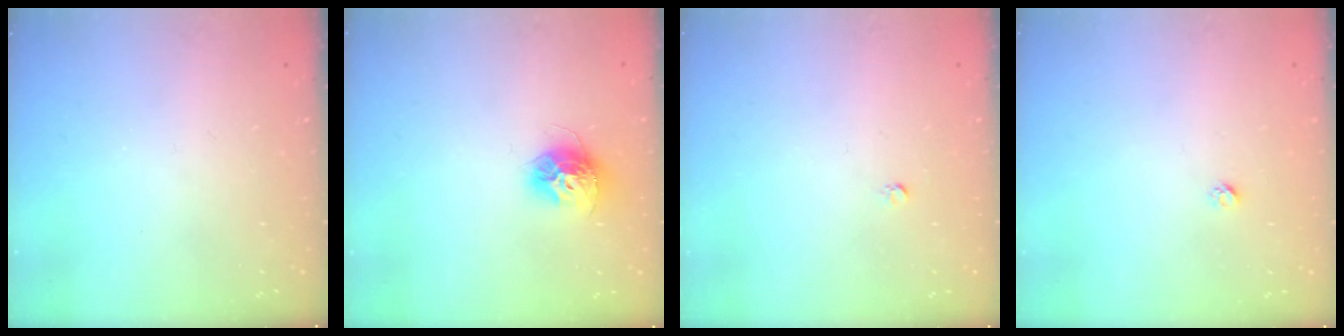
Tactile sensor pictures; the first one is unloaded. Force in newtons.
{"total": 11.2, "press": 11.2, "slide": 0.8}
{"total": 2.5, "press": 2.5, "slide": 0.2}
{"total": 1.9, "press": 1.9, "slide": 0.1}